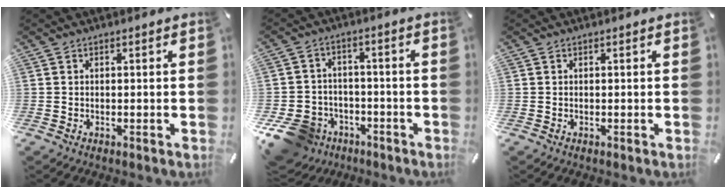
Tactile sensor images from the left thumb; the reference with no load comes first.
{"total": 10.5, "force": [-5.6, 8.3, 3.0], "torque": [-0.080, 0.040, -0.096]}
{"total": 0.0}